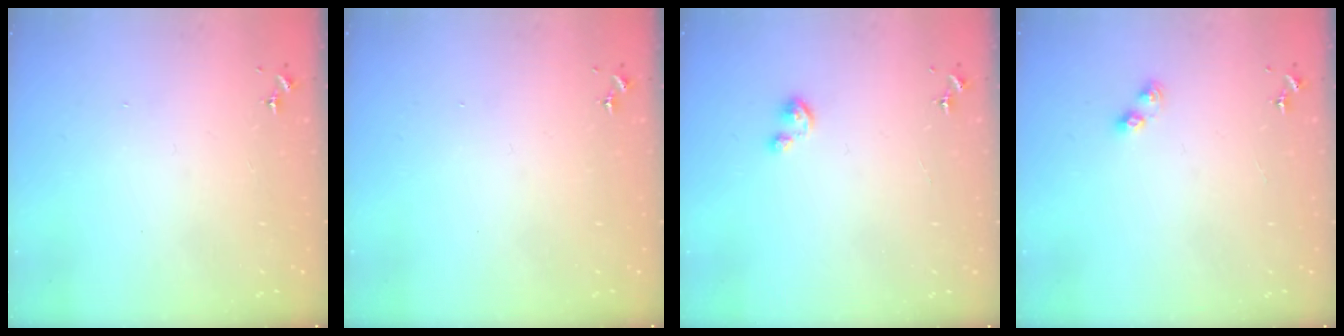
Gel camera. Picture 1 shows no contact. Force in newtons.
{"total": 0.0}
{"total": 3.0, "press": 3.0, "slide": 0.3}
{"total": 4.0, "press": 4.0, "slide": 0.4}